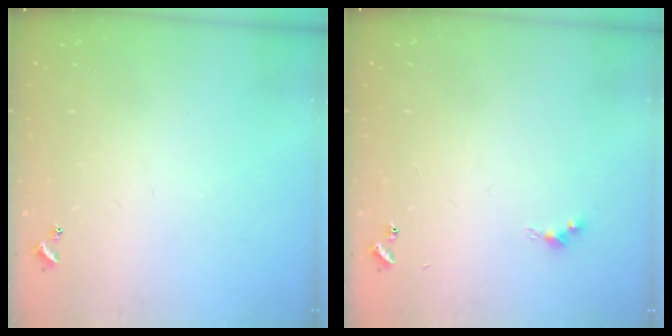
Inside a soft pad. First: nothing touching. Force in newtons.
{"total": 3.3, "press": 3.2, "slide": 0.6}